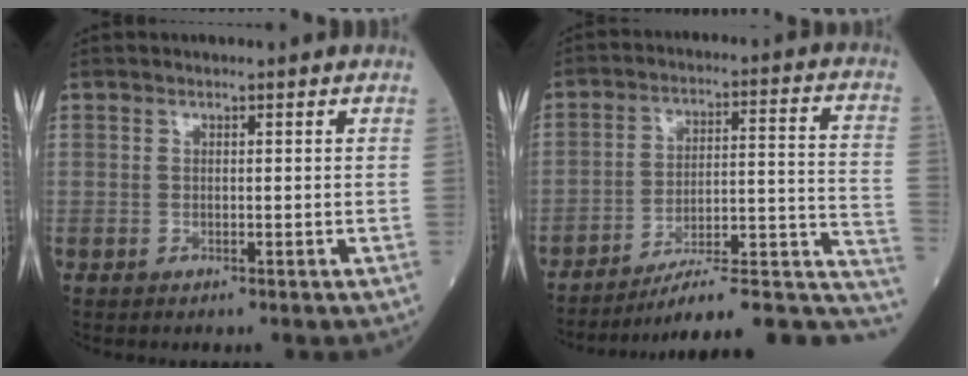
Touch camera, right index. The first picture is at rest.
{"total": 17.8, "force": [-14.8, 3.1, 9.5], "torque": [-0.058, 0.054, -0.206]}